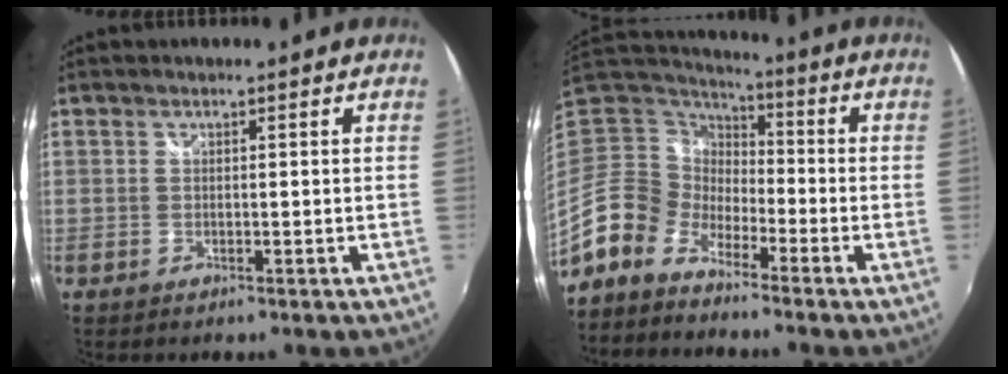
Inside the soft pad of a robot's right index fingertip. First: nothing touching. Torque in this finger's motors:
{"motor_torque": [-0.55, -0.45, -0.61, -0.21]}